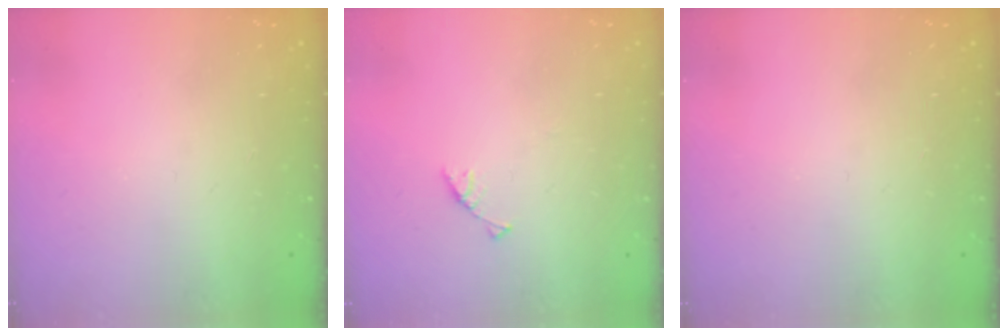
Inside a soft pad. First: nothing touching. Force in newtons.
{"total": 3.0, "press": 3.0, "slide": 0.3}
{"total": 0.0}